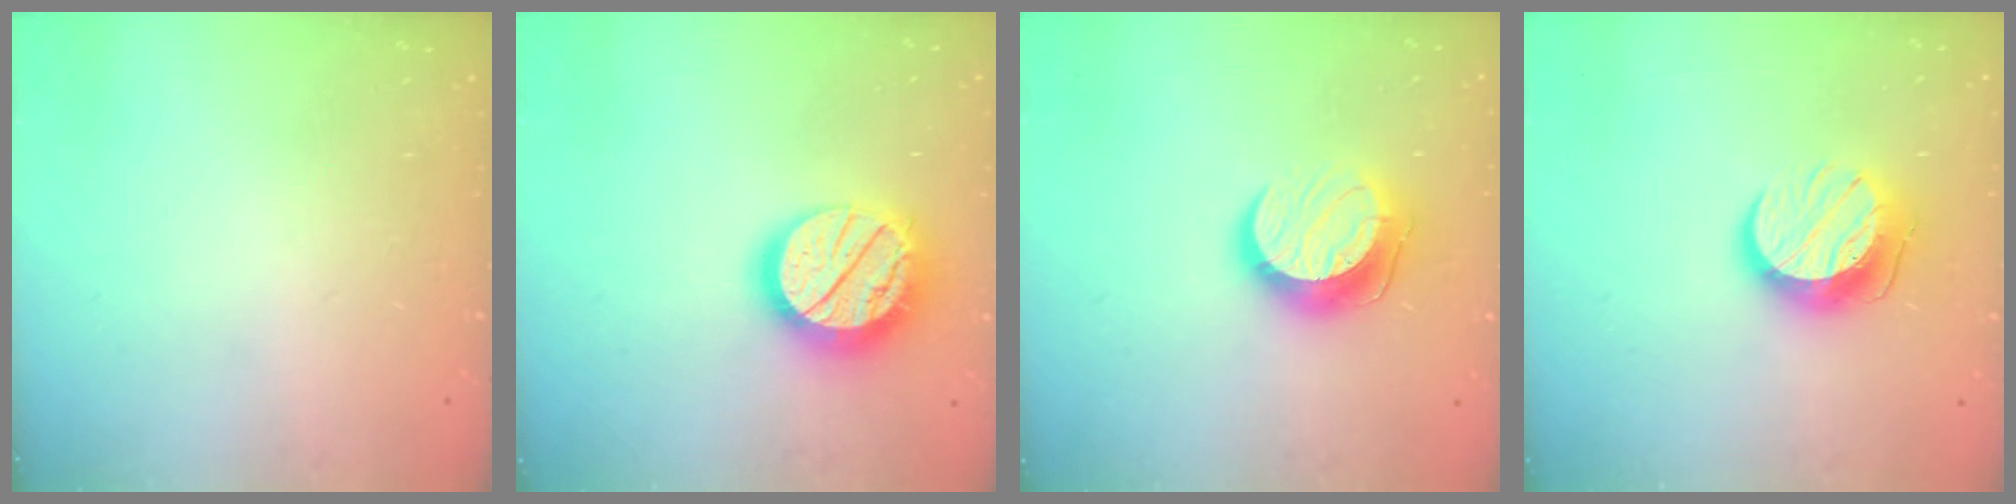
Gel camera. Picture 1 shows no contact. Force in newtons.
{"total": 20.0, "press": 20.0, "slide": 1.5}
{"total": 11.9, "press": 11.9, "slide": 0.7}
{"total": 10.9, "press": 10.9, "slide": 0.1}